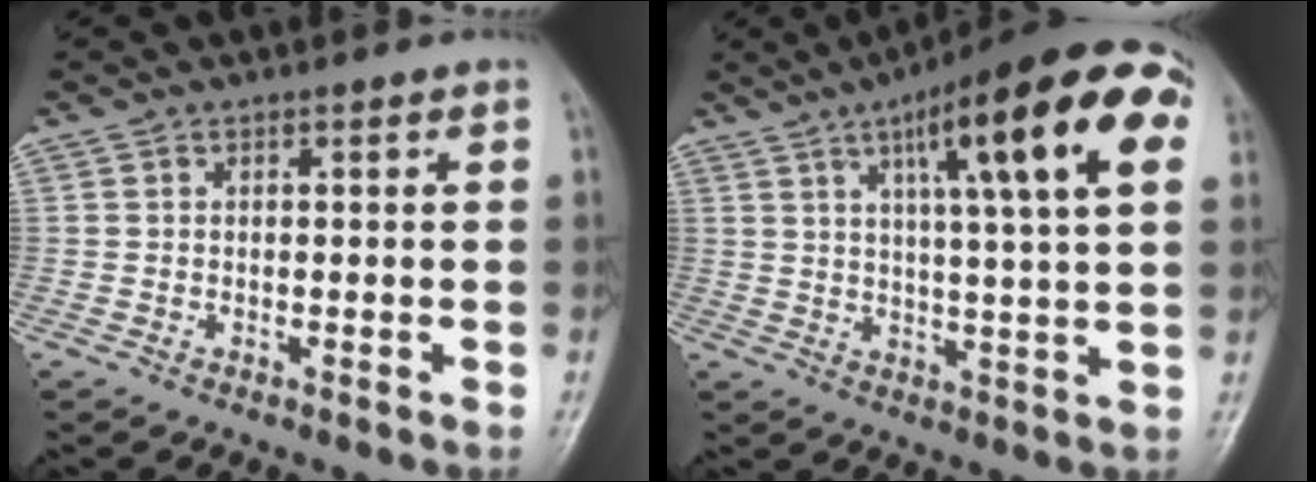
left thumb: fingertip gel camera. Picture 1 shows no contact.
{"total": 21.6, "force": [8.4, 4.5, 19.3], "torque": [-0.266, 0.005, 0.115]}